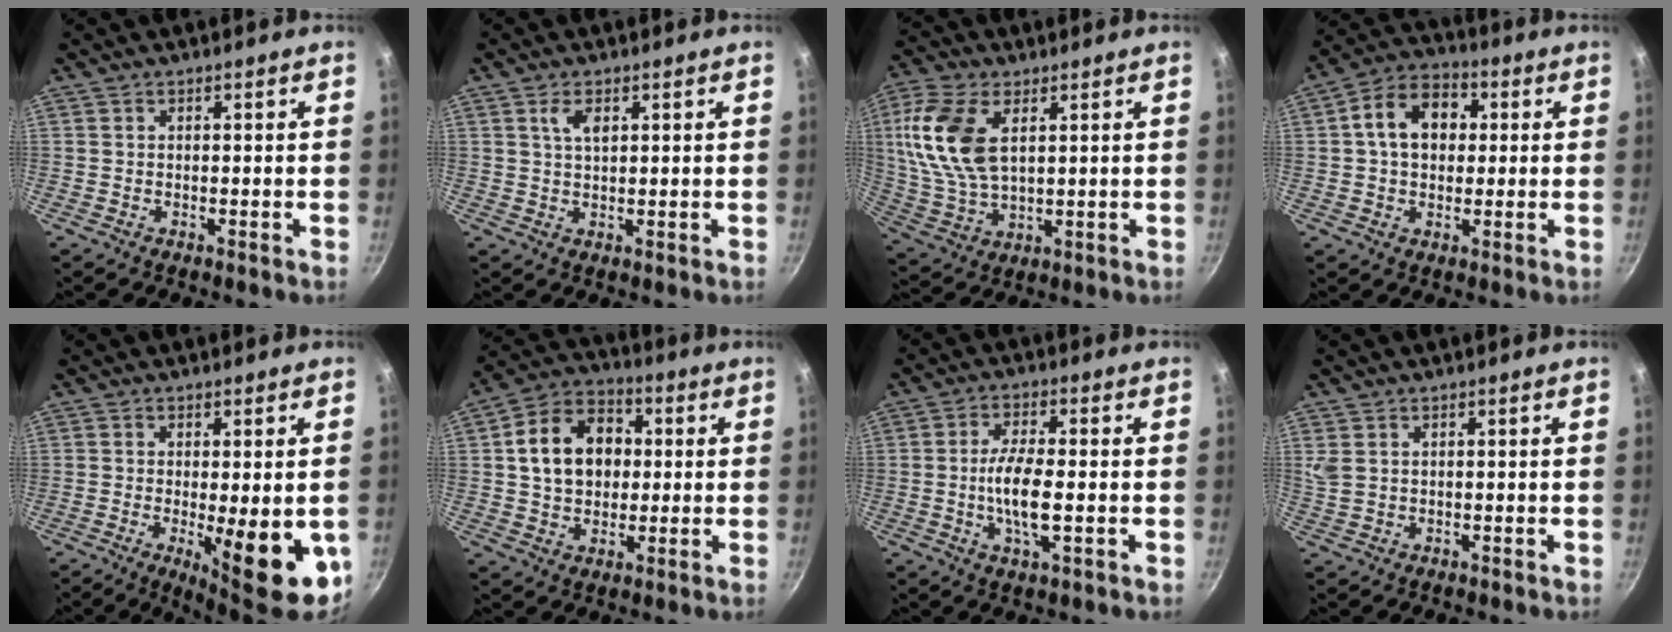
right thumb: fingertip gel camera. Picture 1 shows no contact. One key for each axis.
{"total": 3.2, "fx": 1.3, "fy": 1.5, "fz": 2.5, "tx": -0.041, "ty": -0.005, "tz": 0.026}
{"total": 15.1, "fx": 4.3, "fy": 8.4, "fz": 11.8, "tx": -0.235, "ty": -0.010, "tz": 0.088}
{"total": 11.3, "fx": 1.8, "fy": 8.3, "fz": 7.4, "tx": -0.091, "ty": 0.023, "tz": 0.013}
{"total": 13.8, "fx": -3.2, "fy": 4.1, "fz": 12.8, "tx": -0.150, "ty": -0.012, "tz": -0.030}
{"total": 14.0, "fx": 1.8, "fy": 10.8, "fz": 8.7, "tx": -0.121, "ty": 0.024, "tz": 0.021}
{"total": 8.1, "fx": -1.2, "fy": 2.4, "fz": 7.6, "tx": -0.155, "ty": 0.004, "tz": -0.028}
{"total": 2.5, "fx": 1.0, "fy": 1.7, "fz": 1.5, "tx": -0.028, "ty": -0.001, "tz": 0.025}